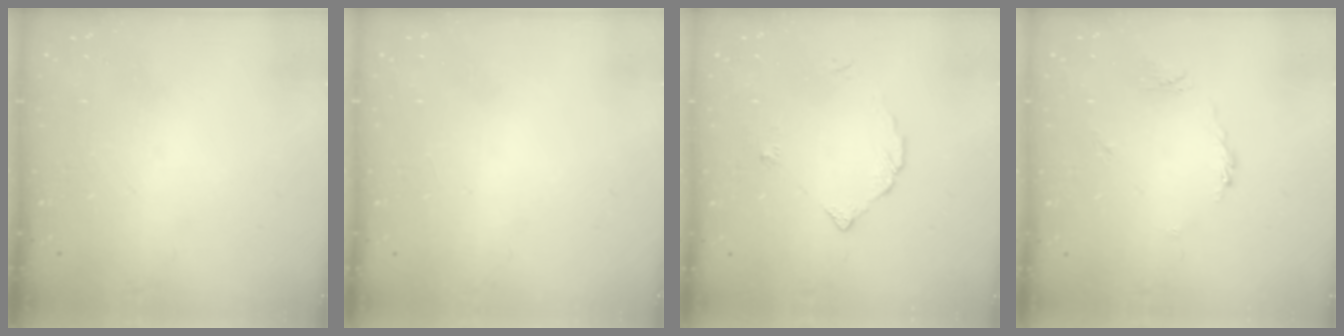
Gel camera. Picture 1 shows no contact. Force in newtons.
{"total": 1.8, "press": 1.8, "slide": 0.1}
{"total": 3.3, "press": 3.2, "slide": 0.4}
{"total": 3.6, "press": 3.5, "slide": 0.5}